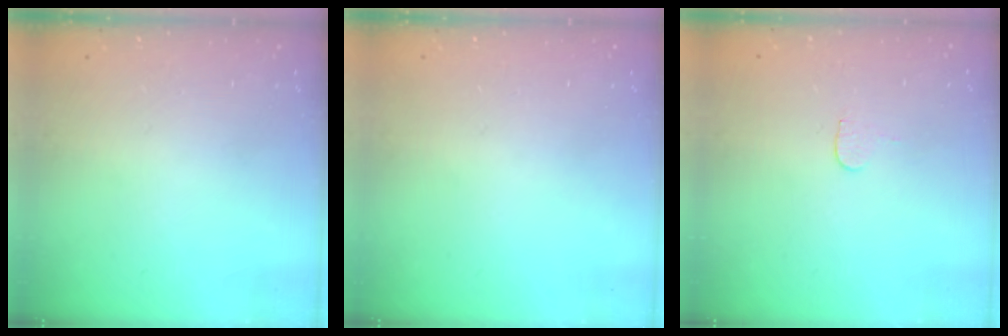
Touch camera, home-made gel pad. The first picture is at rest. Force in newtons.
{"total": 0.0}
{"total": 4.9, "press": 4.9, "slide": 0.3}